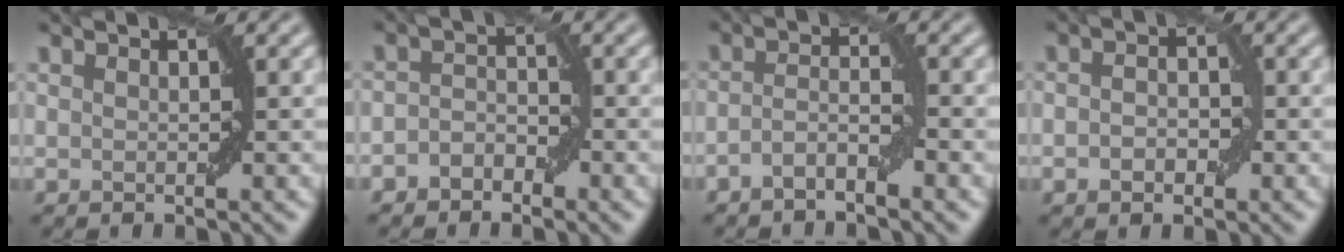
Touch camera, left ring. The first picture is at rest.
{"total": 1.9, "force": [-1.3, 1.2, 0.7], "torque": [-0.012, 0.010, -0.027]}
{"total": 2.2, "force": [-1.4, 0.4, 1.6], "torque": [-0.032, 0.009, -0.032]}
{"total": 2.1, "force": [-0.5, 1.3, 1.5], "torque": [-0.026, 0.002, -0.011]}